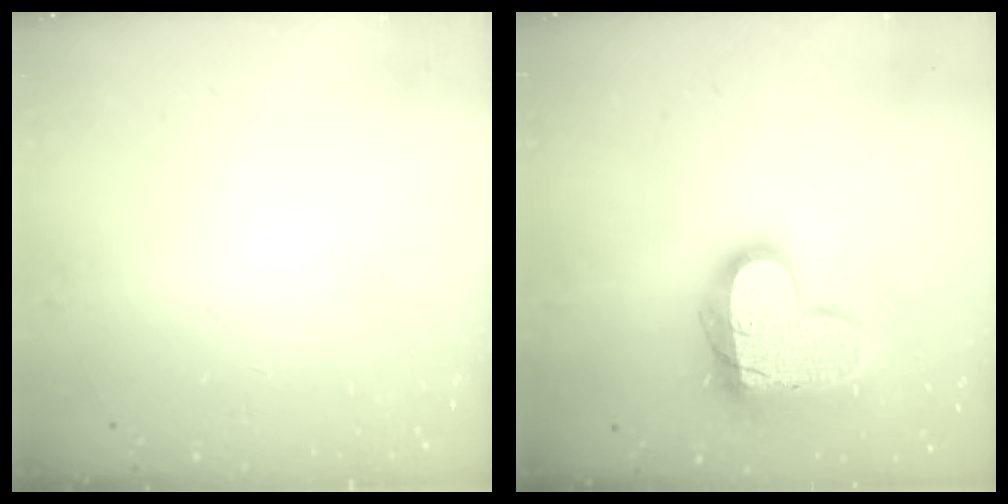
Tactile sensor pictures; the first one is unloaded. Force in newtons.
{"total": 17.7, "press": 17.7, "slide": 1.3}